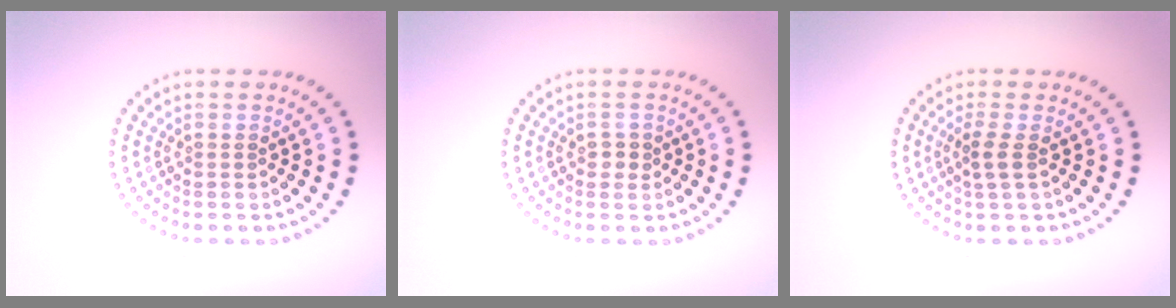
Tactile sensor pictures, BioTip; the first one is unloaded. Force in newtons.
{"total": 1.1, "press": 1.0, "slide": 0.4}
{"total": 1.6, "press": 1.3, "slide": 0.9}